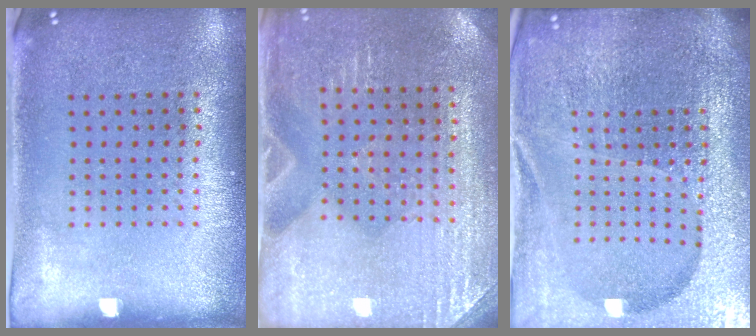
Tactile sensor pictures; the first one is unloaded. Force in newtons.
{"total": 3.0, "press": 2.9, "slide": 0.2}
{"total": 6.5, "press": 5.7, "slide": 3.2}